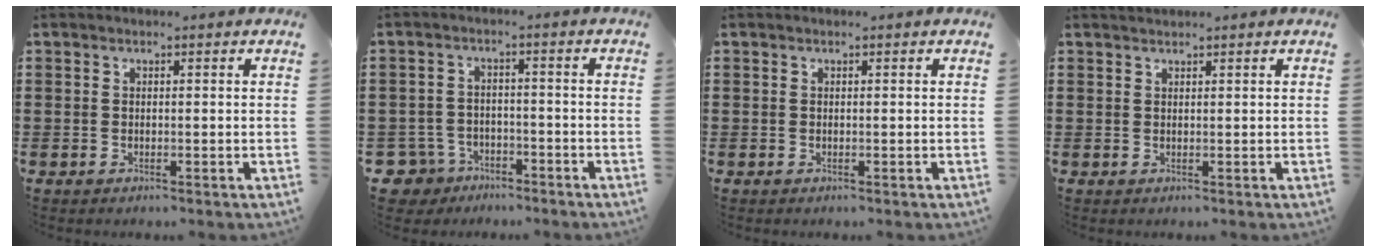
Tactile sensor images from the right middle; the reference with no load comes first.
{"total": 4.3, "force": [-3.5, 2.2, 0.9], "torque": [-0.051, -0.002, -0.081]}
{"total": 0.0}
{"total": 0.9, "force": [0.9, 0.1, 0.1], "torque": [-0.004, 0.000, 0.018]}